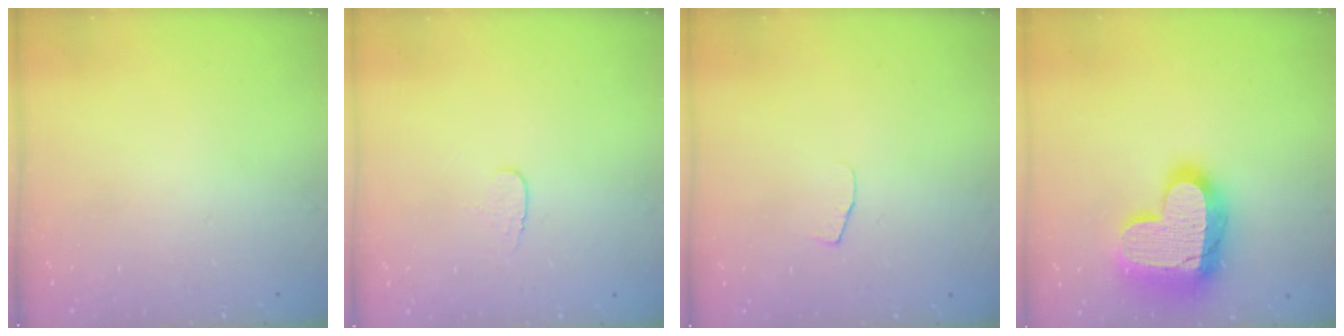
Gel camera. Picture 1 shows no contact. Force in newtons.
{"total": 3.9, "press": 3.8, "slide": 0.4}
{"total": 4.2, "press": 4.1, "slide": 0.4}
{"total": 21.1, "press": 21.0, "slide": 1.5}